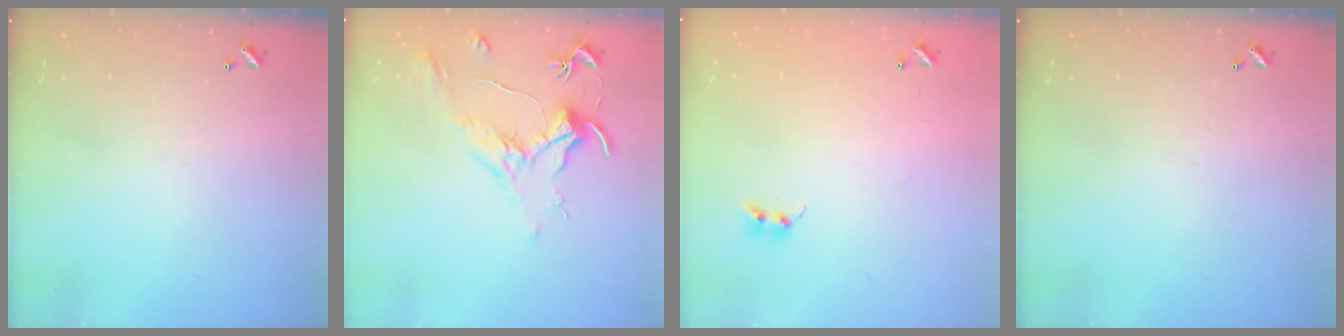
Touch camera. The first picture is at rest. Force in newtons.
{"total": 1.8, "press": 1.6, "slide": 0.9}
{"total": 7.6, "press": 7.6, "slide": 0.5}
{"total": 0.0}